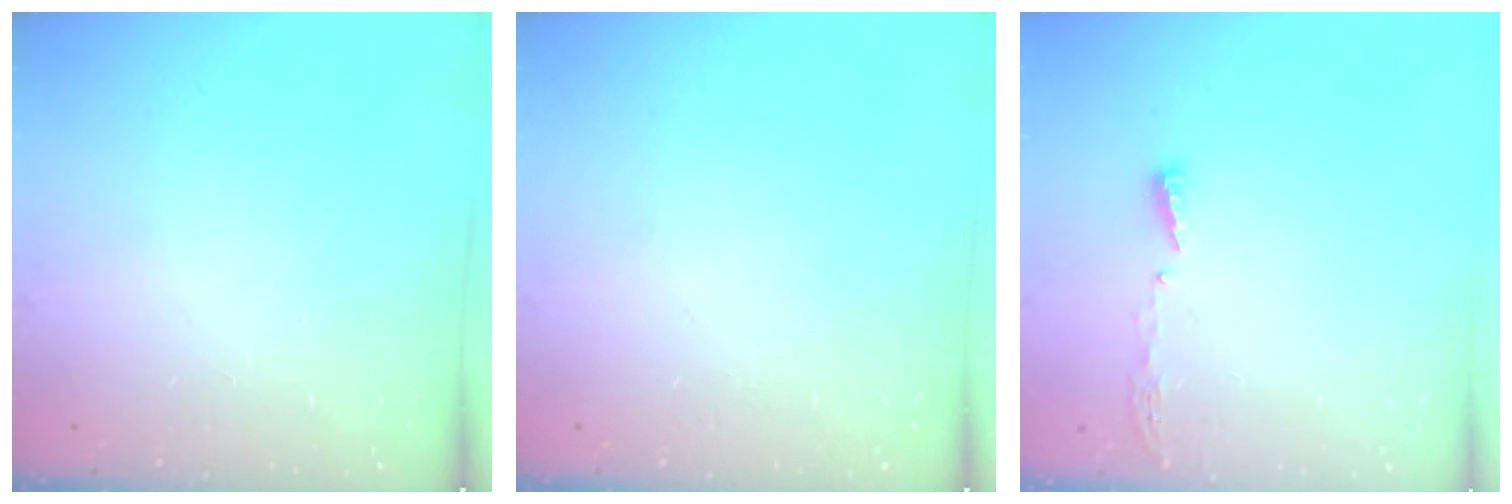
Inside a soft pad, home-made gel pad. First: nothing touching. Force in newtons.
{"total": 0.0}
{"total": 3.8, "press": 3.8, "slide": 0.4}